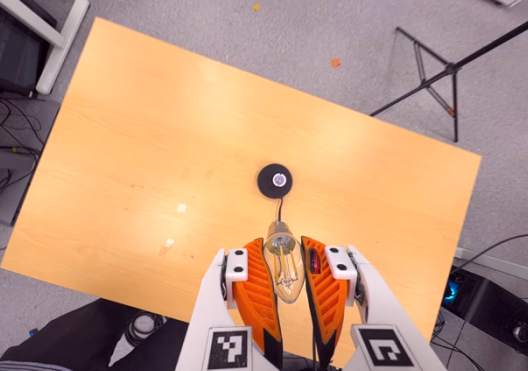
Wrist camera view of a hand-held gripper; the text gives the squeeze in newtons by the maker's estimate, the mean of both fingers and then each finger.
{"total": 20.7, "left": 25.1, "right": 16.4}